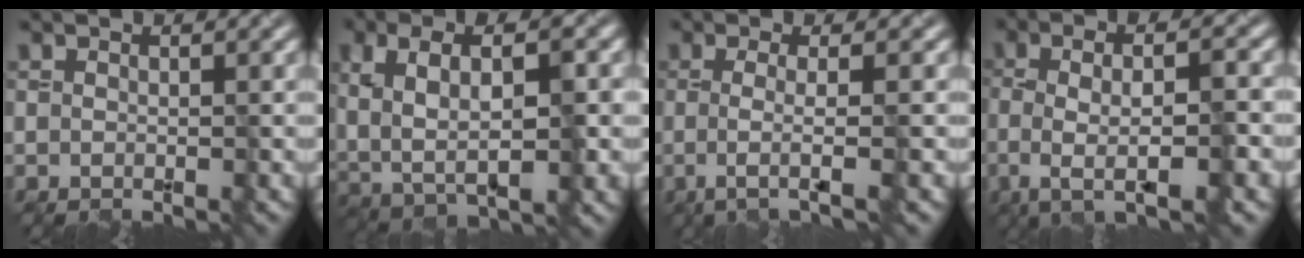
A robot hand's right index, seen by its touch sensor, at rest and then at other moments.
{"total": 7.5, "force": [0.6, 3.4, 6.7], "torque": [-0.128, 0.000, 0.016]}
{"total": 3.1, "force": [-0.8, 0.5, 2.9], "torque": [-0.046, -0.011, -0.012]}
{"total": 6.2, "force": [-1.4, 1.4, 5.9], "torque": [-0.090, -0.007, -0.022]}